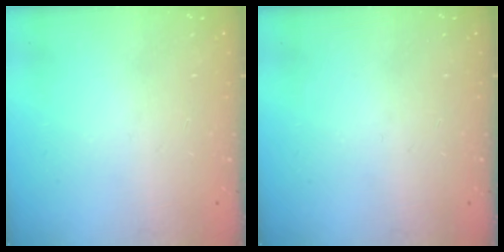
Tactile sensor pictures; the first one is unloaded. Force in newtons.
{"total": 0.0}